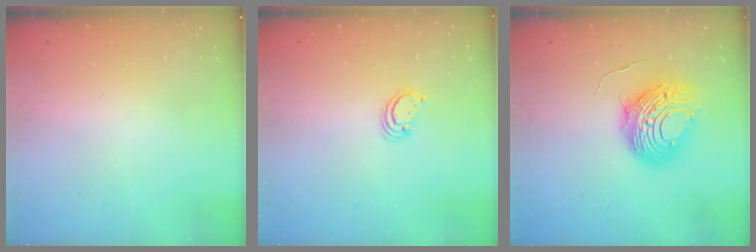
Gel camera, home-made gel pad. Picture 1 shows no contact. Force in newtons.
{"total": 2.4, "press": 2.4, "slide": 0.2}
{"total": 12.1, "press": 12.1, "slide": 1.2}